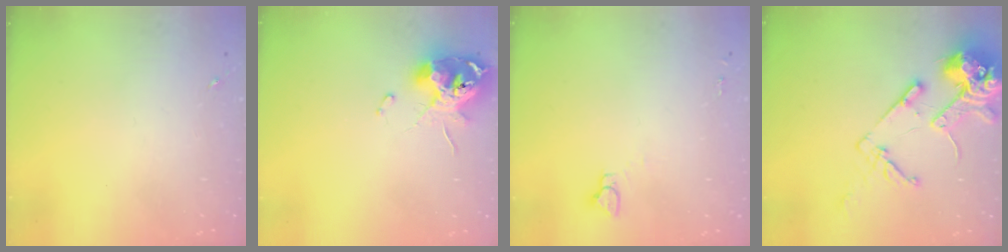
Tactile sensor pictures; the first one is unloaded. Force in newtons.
{"total": 11.2, "press": 11.2, "slide": 1.3}
{"total": 3.3, "press": 3.3, "slide": 0.2}
{"total": 15.8, "press": 15.6, "slide": 2.0}